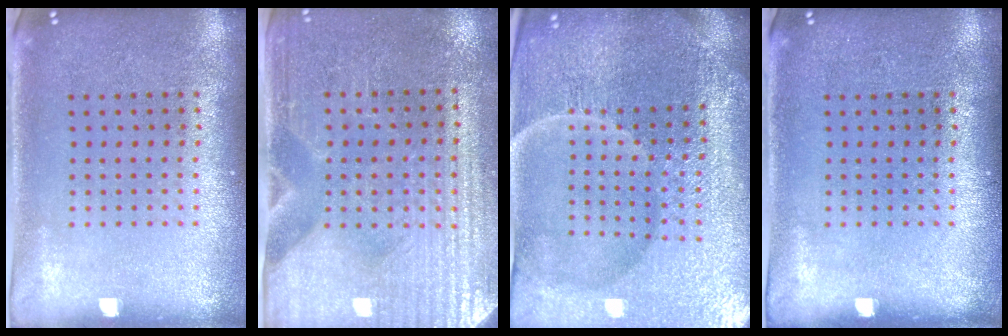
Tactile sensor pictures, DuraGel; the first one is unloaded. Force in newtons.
{"total": 3.6, "press": 3.3, "slide": 1.3}
{"total": 6.0, "press": 5.5, "slide": 2.4}
{"total": 0.0}